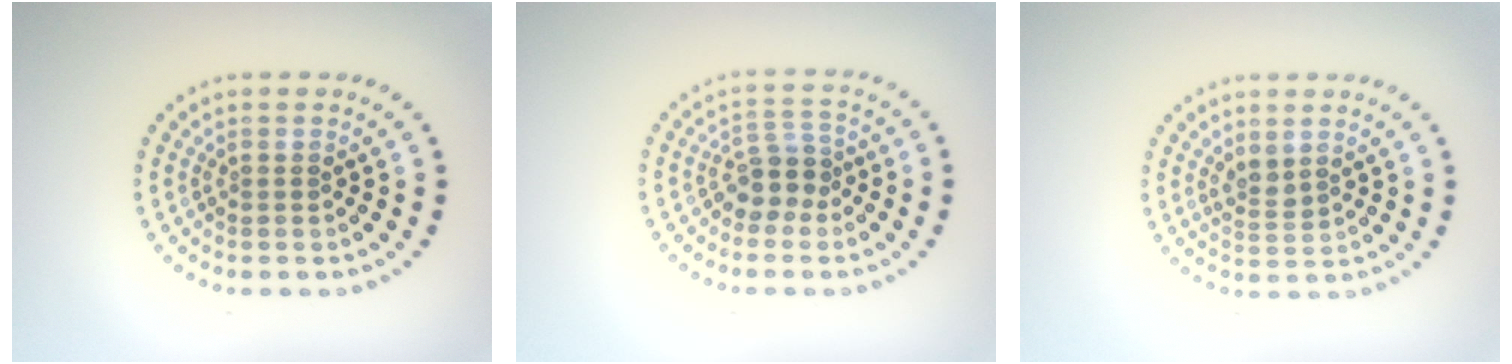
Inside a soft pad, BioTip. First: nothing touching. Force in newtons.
{"total": 2.8, "press": 2.2, "slide": 1.6}
{"total": 1.6, "press": 1.4, "slide": 0.8}